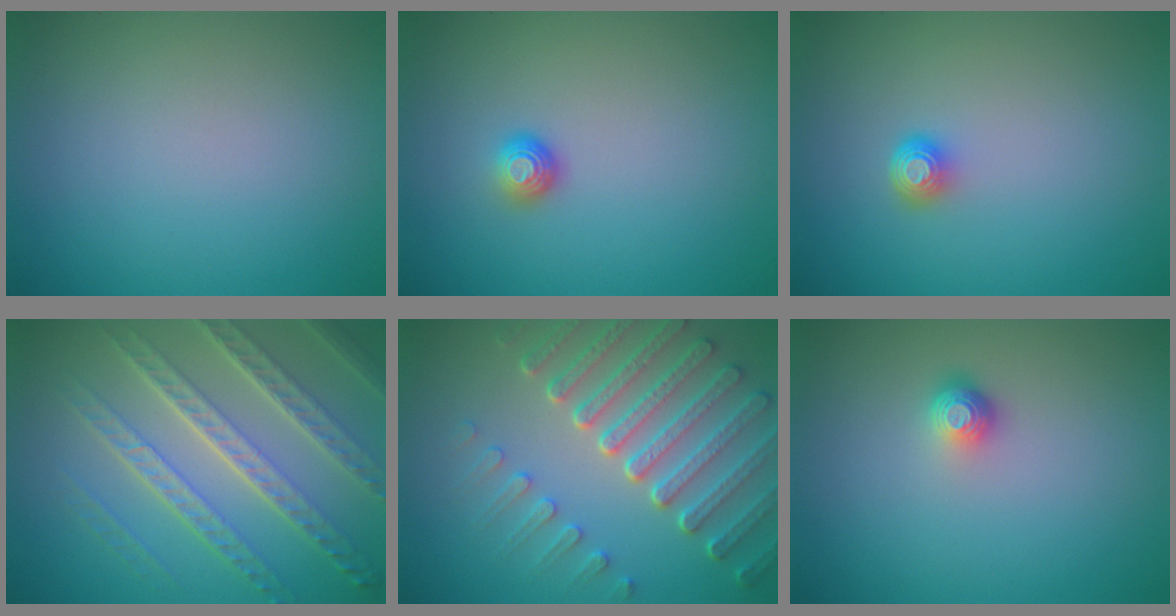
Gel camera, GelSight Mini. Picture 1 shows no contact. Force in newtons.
{"total": 1.3, "press": 1.0, "slide": 0.9}
{"total": 1.6, "press": 1.2, "slide": 1.2}
{"total": 7.3, "press": 5.3, "slide": 5.1}
{"total": 7.4, "press": 5.6, "slide": 4.9}
{"total": 1.6, "press": 1.2, "slide": 1.1}